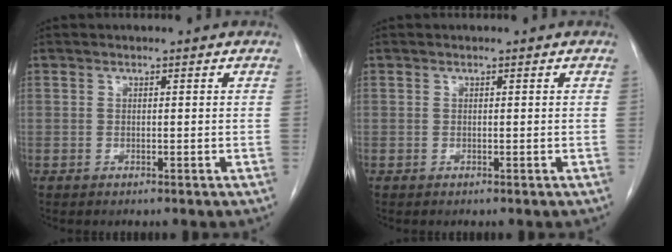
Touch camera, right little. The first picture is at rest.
{"total": 0.0}